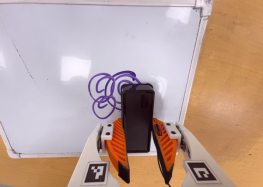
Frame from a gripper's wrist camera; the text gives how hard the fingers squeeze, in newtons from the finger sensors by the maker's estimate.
{"total": 8.4, "left": 7.9, "right": 8.9}